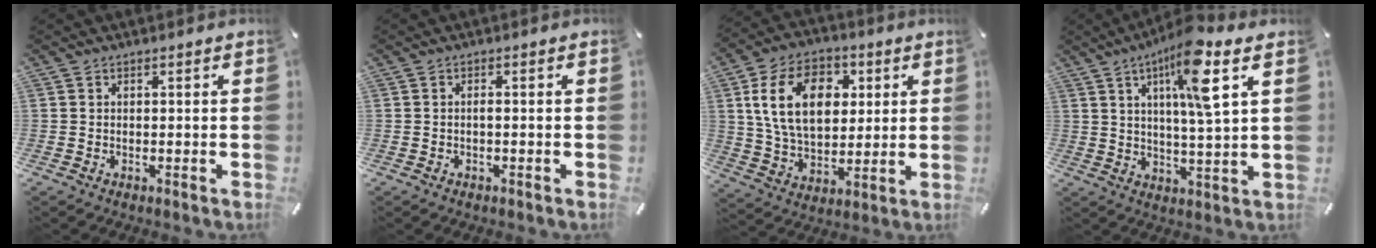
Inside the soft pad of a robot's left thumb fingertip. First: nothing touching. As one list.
[{"total": 0.8, "force": [-0.4, 0.4, 0.6], "torque": [-0.014, 0.002, -0.009]}, {"total": 16.8, "force": [4.2, 11.5, 11.4], "torque": [-0.215, 0.009, 0.071]}, {"total": 13.1, "force": [6.0, 2.4, 11.4], "torque": [-0.186, -0.014, 0.093]}]